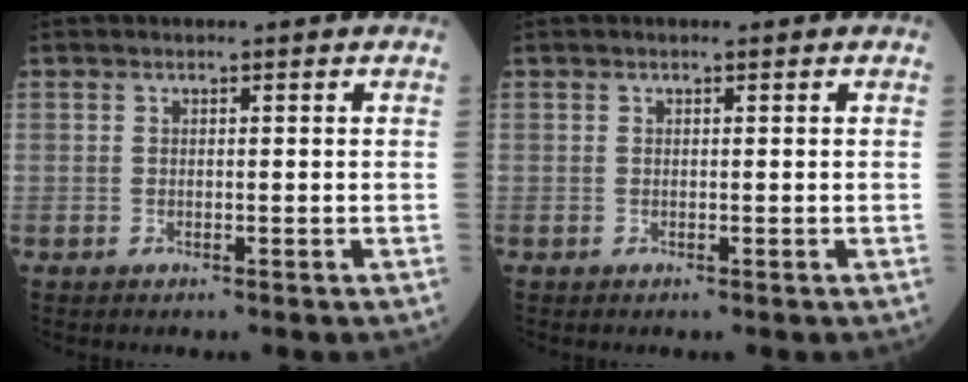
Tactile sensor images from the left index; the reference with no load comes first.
{"total": 0.0}